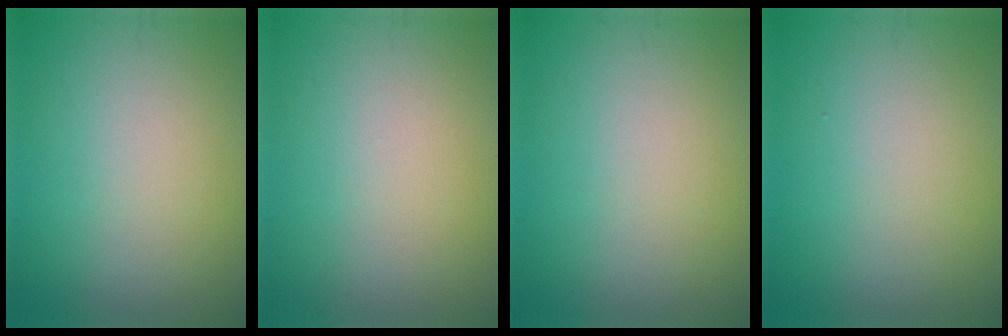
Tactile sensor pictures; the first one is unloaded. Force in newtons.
{"total": 0.0}
{"total": 0.0}
{"total": 0.0}